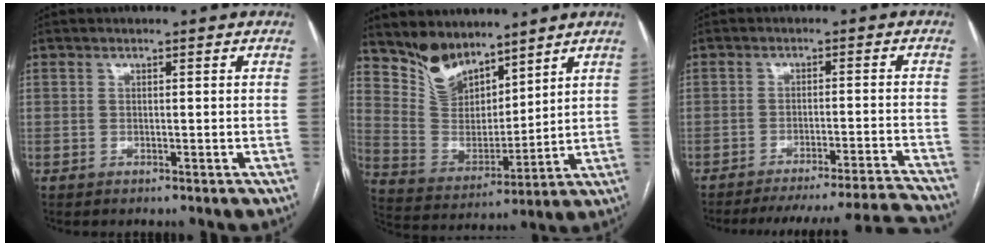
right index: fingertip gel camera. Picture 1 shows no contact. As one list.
[{"total": 10.4, "force": [8.6, 4.7, 3.3], "torque": [-0.076, 0.001, 0.180]}, {"total": 18.0, "force": [-17.4, -1.8, 4.4], "torque": [-0.038, -0.007, -0.227]}]